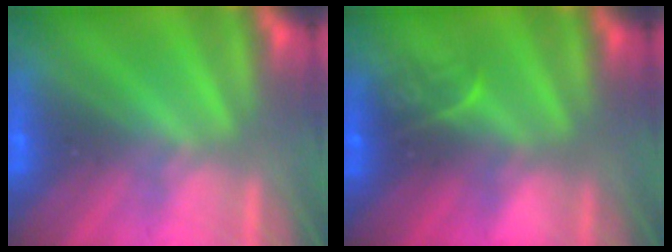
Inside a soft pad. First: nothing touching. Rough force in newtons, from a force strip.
{"total": 2.8}